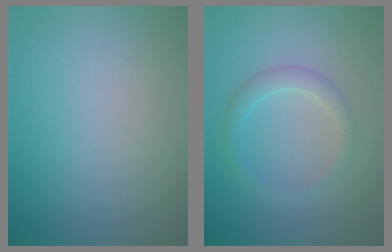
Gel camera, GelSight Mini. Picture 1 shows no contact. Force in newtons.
{"total": 2.1, "press": 2.1, "slide": 0.1}